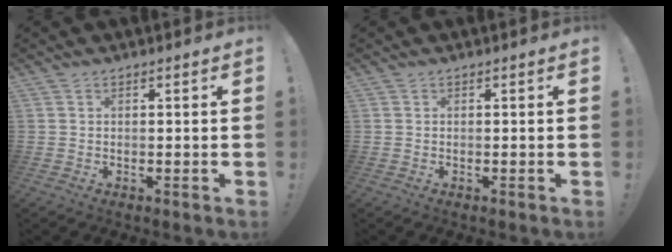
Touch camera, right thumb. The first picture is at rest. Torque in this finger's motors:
{"motor_torque": [-0.01, -0.01, 0.00, 0.00, 0.00]}